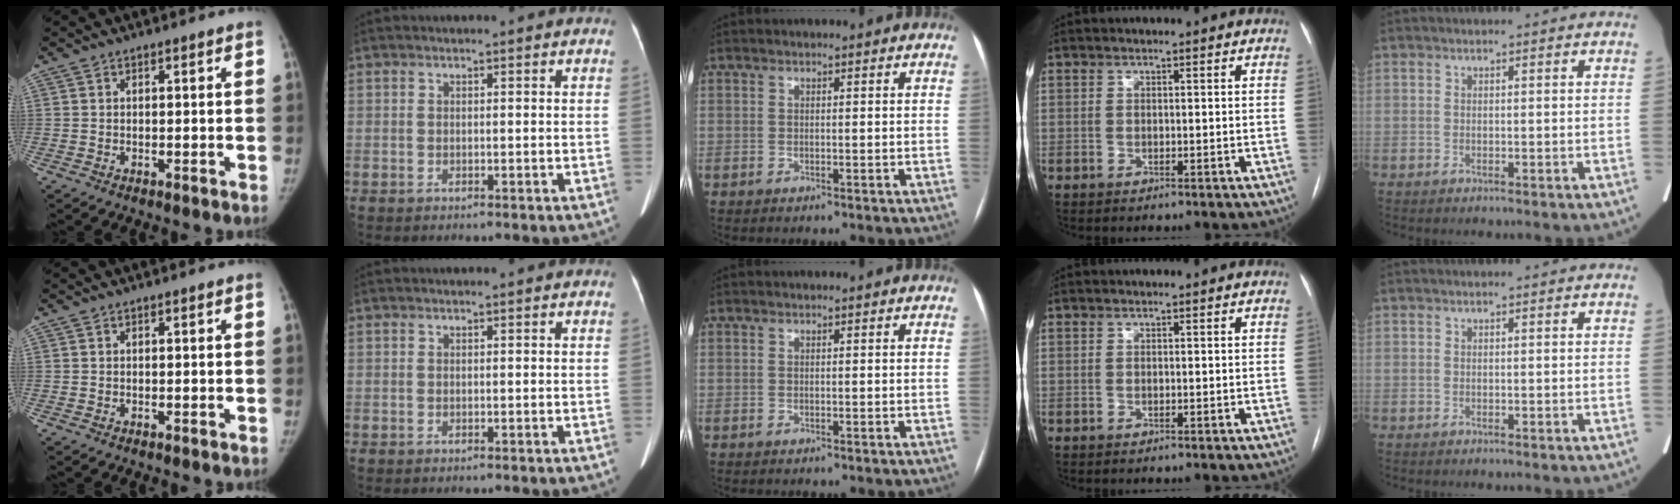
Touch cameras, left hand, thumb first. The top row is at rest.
{}